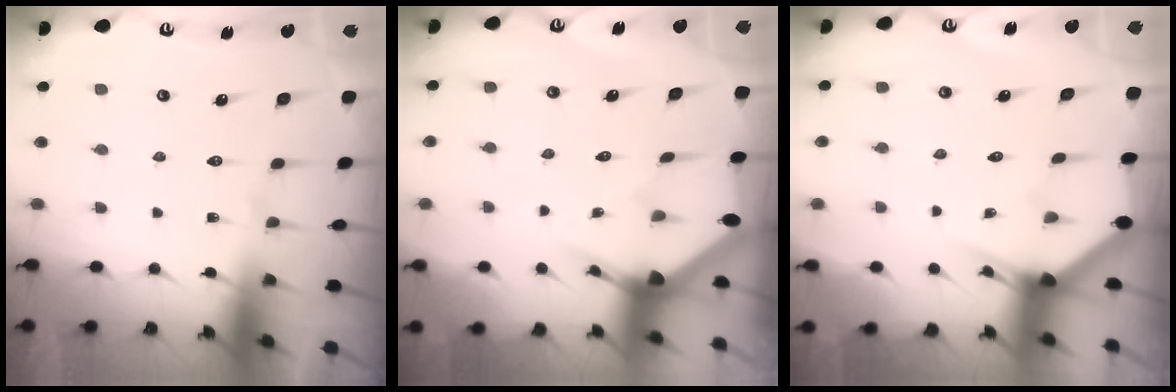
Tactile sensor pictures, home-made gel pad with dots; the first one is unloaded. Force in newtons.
{"total": 2.8, "press": 2.8, "slide": 0.2}
{"total": 3.0, "press": 3.0, "slide": 0.1}